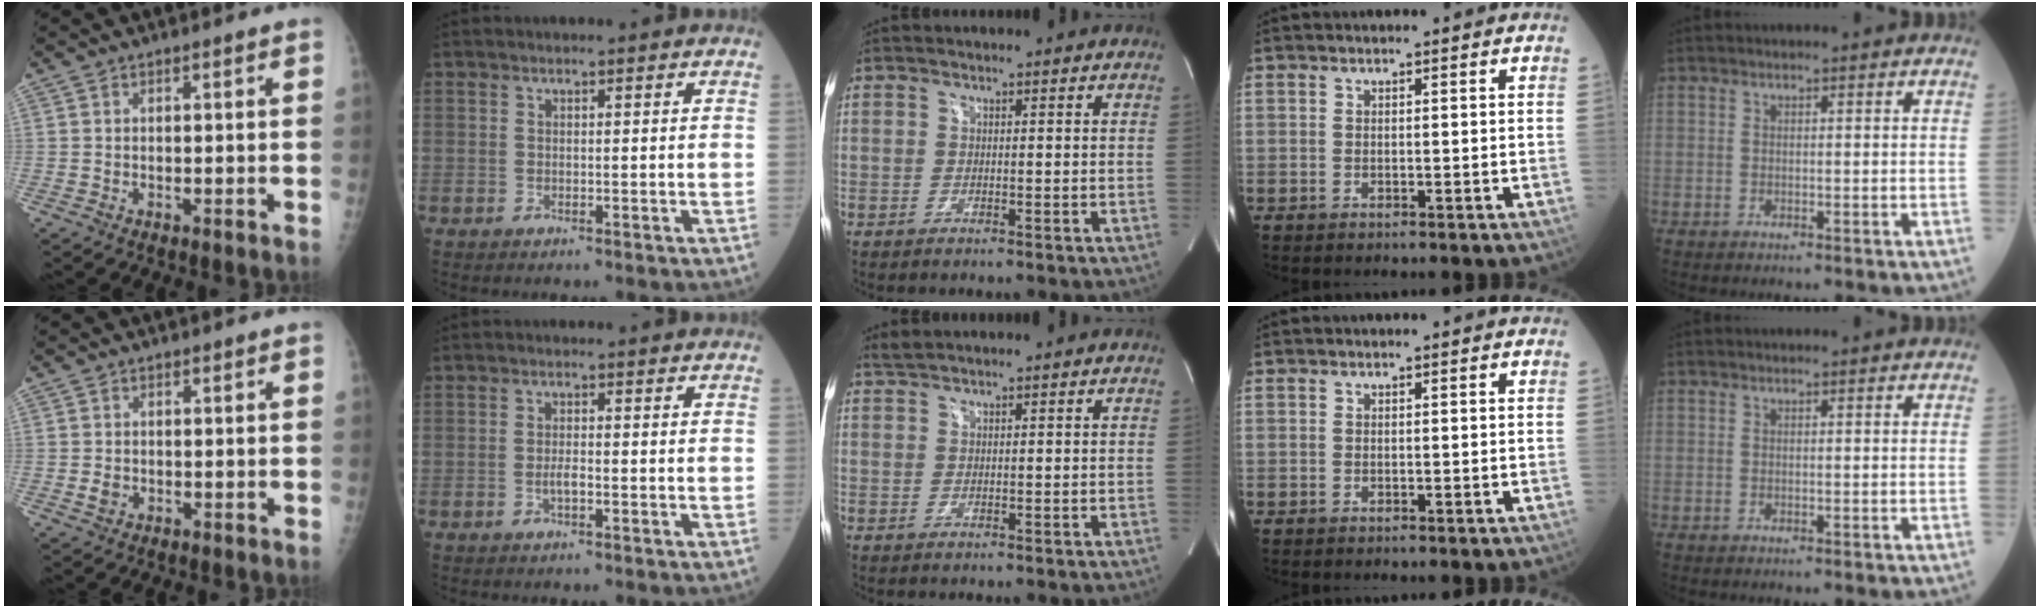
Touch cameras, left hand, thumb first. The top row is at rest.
{"thumb": {"total": 1.4, "force": [-0.2, 1.2, 0.8], "torque": [-0.010, 0.001, 0.001]}, "index": {"total": 1.5, "force": [-0.5, 0.3, 1.4], "torque": [-0.028, 0.001, -0.010]}, "middle": {"total": 1.2, "force": [1.1, -0.2, 0.2], "torque": [-0.011, 0.010, 0.030]}}